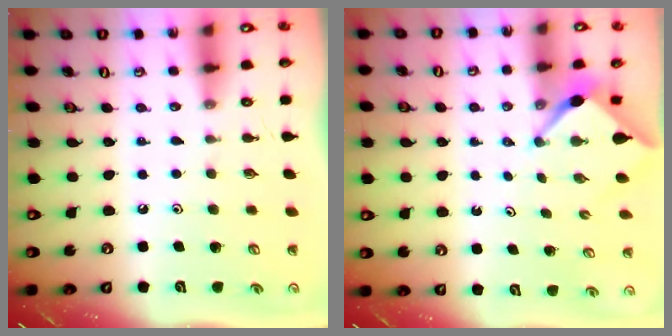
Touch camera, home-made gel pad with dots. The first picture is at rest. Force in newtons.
{"total": 2.4, "press": 2.4, "slide": 0.3}